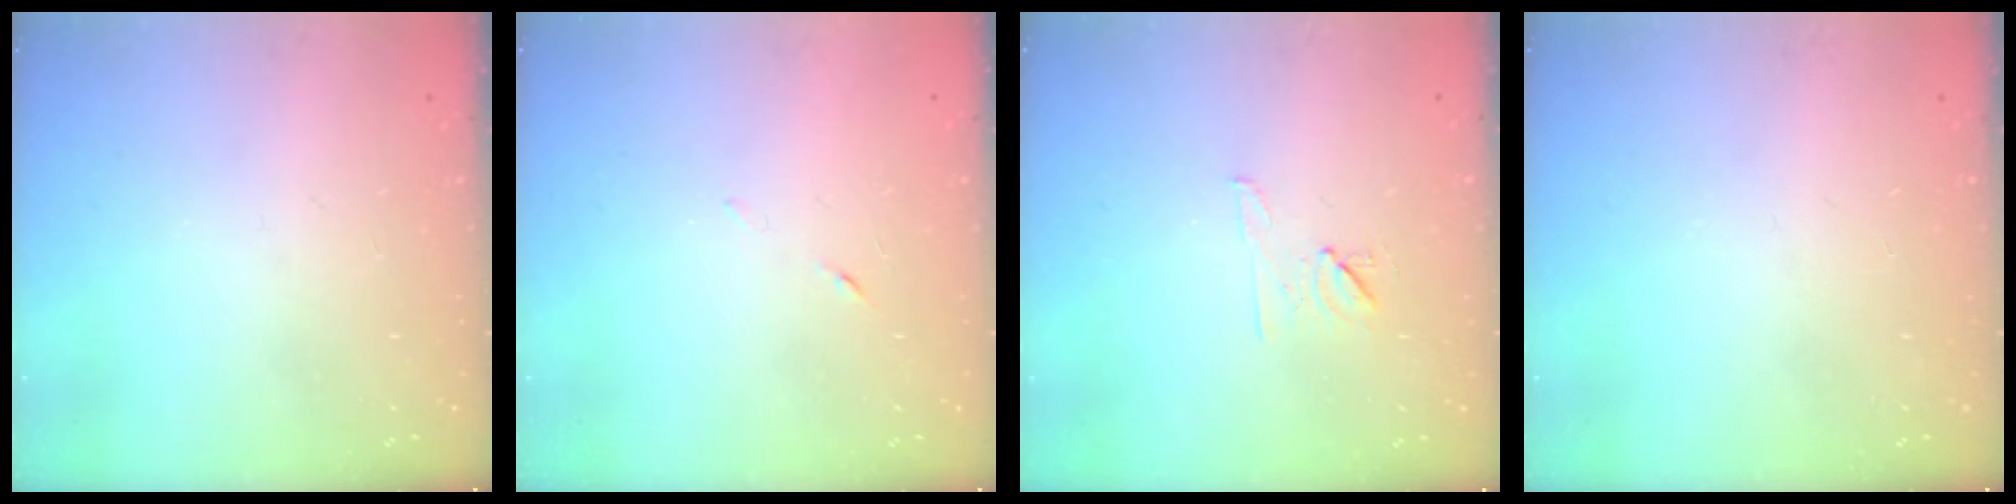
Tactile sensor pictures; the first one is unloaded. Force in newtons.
{"total": 4.5, "press": 4.5, "slide": 0.6}
{"total": 6.7, "press": 6.6, "slide": 1.1}
{"total": 0.0}